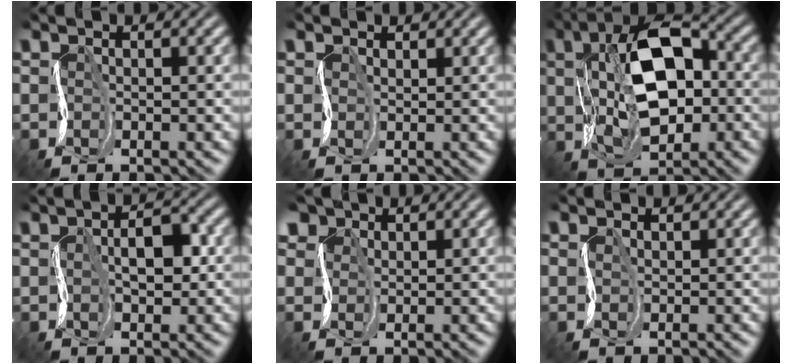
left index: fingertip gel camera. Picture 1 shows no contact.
{"total": 1.7, "force": [1.1, 1.2, -0.1], "torque": [-0.014, 0.008, 0.012]}
{"total": 9.7, "force": [1.2, 5.5, 7.8], "torque": [-0.152, 0.020, 0.017]}
{"total": 3.2, "force": [0.2, 1.8, 2.7], "torque": [-0.044, 0.011, -0.001]}
{"total": 5.8, "force": [4.0, 3.8, 1.9], "torque": [-0.063, 0.021, 0.053]}
{"total": 1.3, "force": [0.9, 0.8, -0.3], "torque": [-0.007, 0.007, 0.010]}